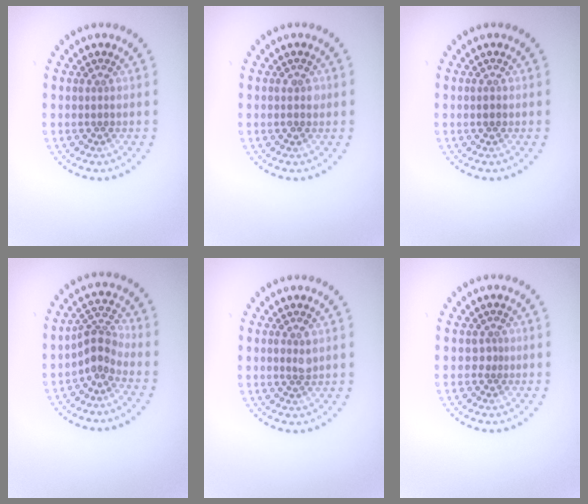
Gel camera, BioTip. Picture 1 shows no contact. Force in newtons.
{"total": 1.1, "press": 1.1, "slide": 0.0}
{"total": 0.8, "press": 0.8, "slide": 0.0}
{"total": 2.5, "press": 1.8, "slide": 1.7}
{"total": 1.1, "press": 1.1, "slide": 0.1}
{"total": 0.5, "press": 0.3, "slide": 0.4}